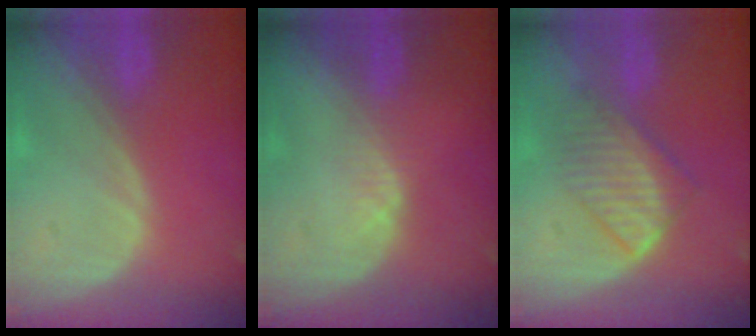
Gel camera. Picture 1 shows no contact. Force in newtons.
{"total": 1.7, "press": 1.5, "slide": 0.8}
{"total": 6.3, "press": 6.2, "slide": 1.5}